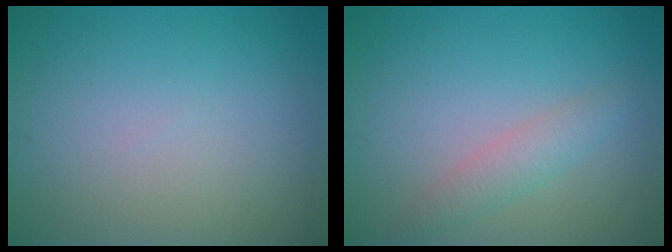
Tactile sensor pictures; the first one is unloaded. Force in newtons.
{"total": 2.0, "press": 2.0, "slide": 0.1}